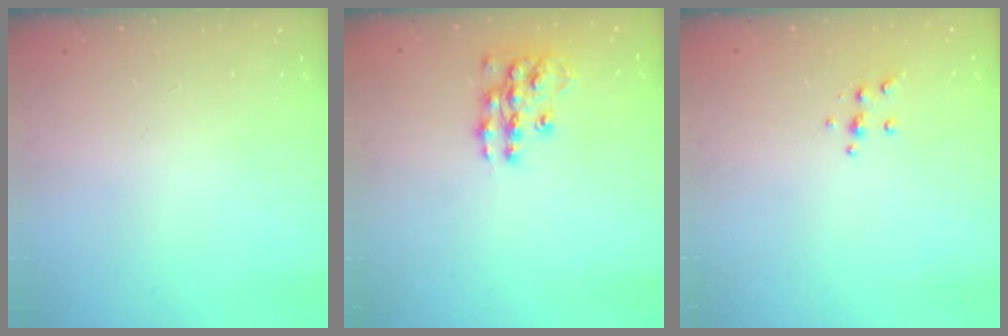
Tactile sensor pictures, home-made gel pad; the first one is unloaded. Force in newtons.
{"total": 11.7, "press": 11.6, "slide": 0.8}
{"total": 4.2, "press": 4.2, "slide": 0.4}